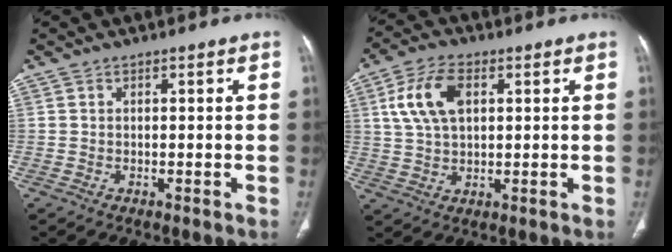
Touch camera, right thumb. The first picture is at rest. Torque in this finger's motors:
{"motor_torque": [-0.04, 0.07, 0.21, -0.16, 0.13]}